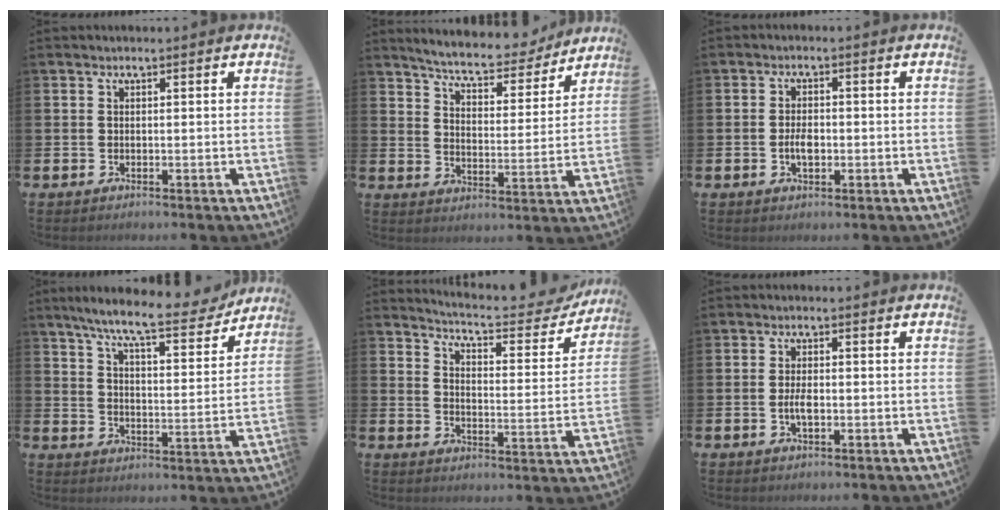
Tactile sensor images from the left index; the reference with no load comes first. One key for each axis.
{"total": 6.8, "fx": 6.5, "fy": 1.1, "fz": 1.6, "tx": -0.048, "ty": -0.051, "tz": 0.108}
{"total": 2.8, "fx": -0.5, "fy": 1.5, "fz": 2.3, "tx": -0.034, "ty": -0.002, "tz": -0.012}
{"total": 9.4, "fx": 8.3, "fy": 0.9, "fz": 4.3, "tx": -0.098, "ty": -0.048, "tz": 0.140}
{"total": 5.6, "fx": 5.4, "fy": 0.6, "fz": 1.3, "tx": -0.038, "ty": -0.048, "tz": 0.085}
{"total": 2.5, "fx": -0.5, "fy": 1.1, "fz": 2.2, "tx": -0.040, "ty": 0.000, "tz": -0.009}